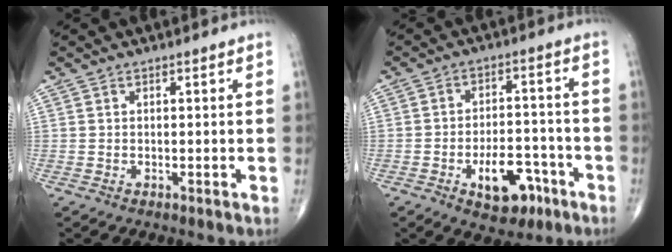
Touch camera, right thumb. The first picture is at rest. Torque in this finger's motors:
{"motor_torque": [3.39, 1.62, 0.66, -0.87, 0.23]}